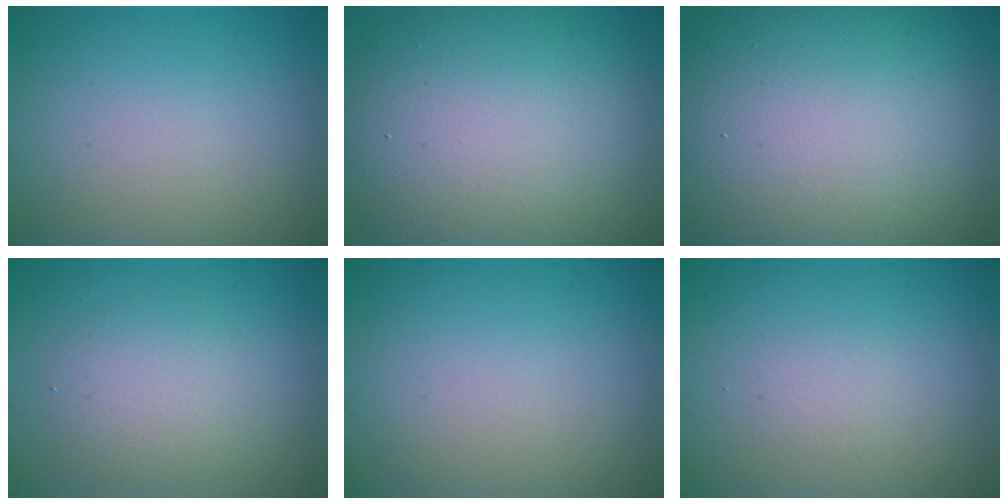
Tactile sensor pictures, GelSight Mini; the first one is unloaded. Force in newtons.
{"total": 14.2, "press": 14.2, "slide": 0.7}
{"total": 21.0, "press": 20.9, "slide": 1.1}
{"total": 2.9, "press": 2.9, "slide": 0.2}
{"total": 0.0}
{"total": 1.0, "press": 1.0, "slide": 0.1}